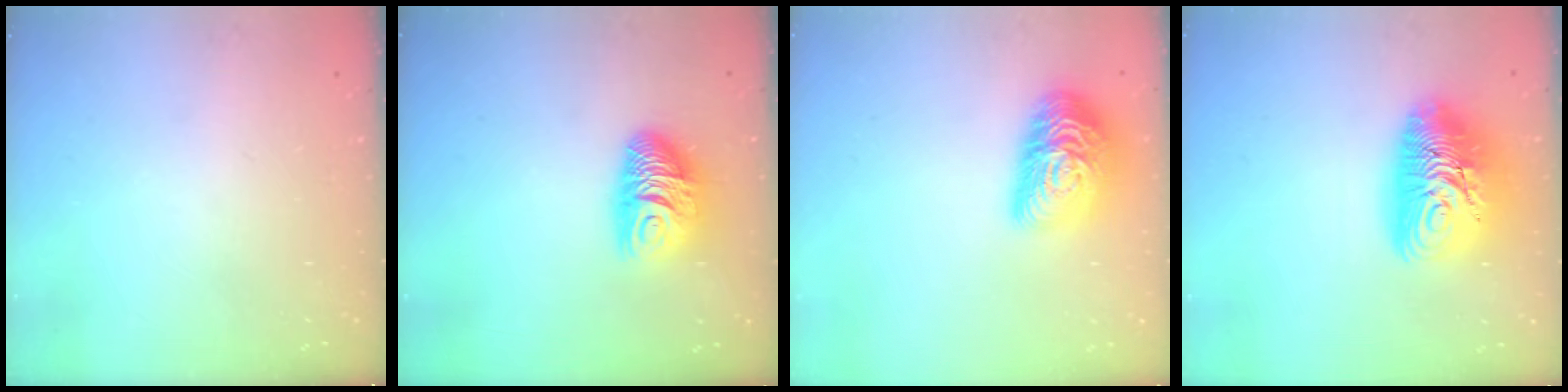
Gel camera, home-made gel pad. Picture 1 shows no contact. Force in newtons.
{"total": 10.2, "press": 10.2, "slide": 0.6}
{"total": 17.6, "press": 17.6, "slide": 0.9}
{"total": 16.5, "press": 16.4, "slide": 1.4}